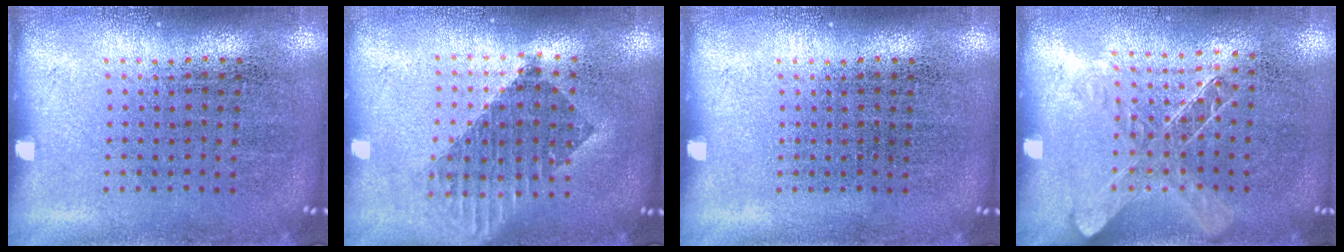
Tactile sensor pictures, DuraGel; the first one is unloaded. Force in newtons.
{"total": 1.6, "press": 1.4, "slide": 0.9}
{"total": 0.0}
{"total": 1.3, "press": 1.1, "slide": 0.7}